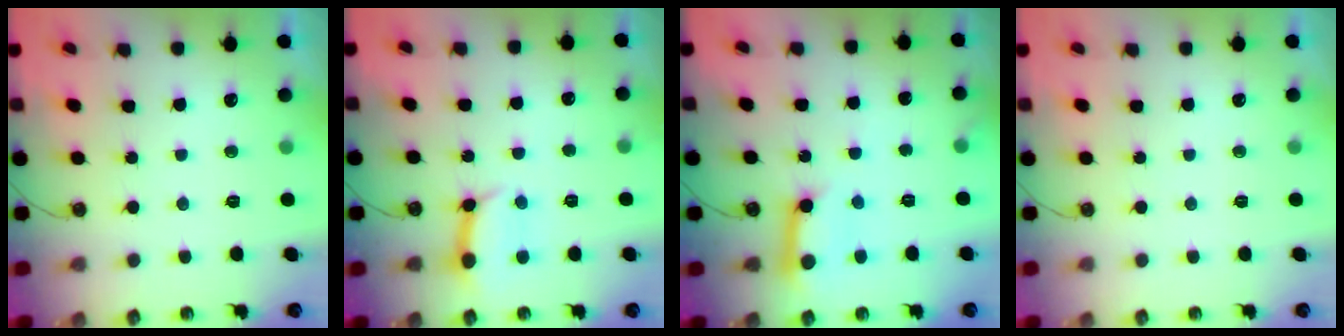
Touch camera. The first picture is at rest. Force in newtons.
{"total": 11.0, "press": 10.9, "slide": 1.1}
{"total": 12.3, "press": 12.3, "slide": 1.0}
{"total": 0.0}